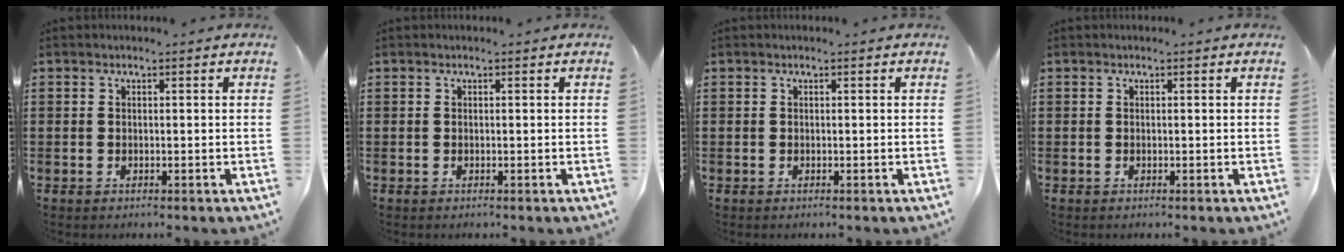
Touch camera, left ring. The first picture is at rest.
{"total": 0.0}
{"total": 0.0}
{"total": 0.0}